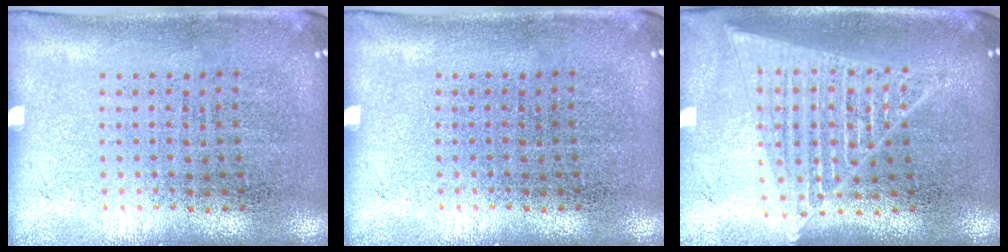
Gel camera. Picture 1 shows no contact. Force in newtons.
{"total": 0.0}
{"total": 1.8, "press": 1.6, "slide": 0.8}